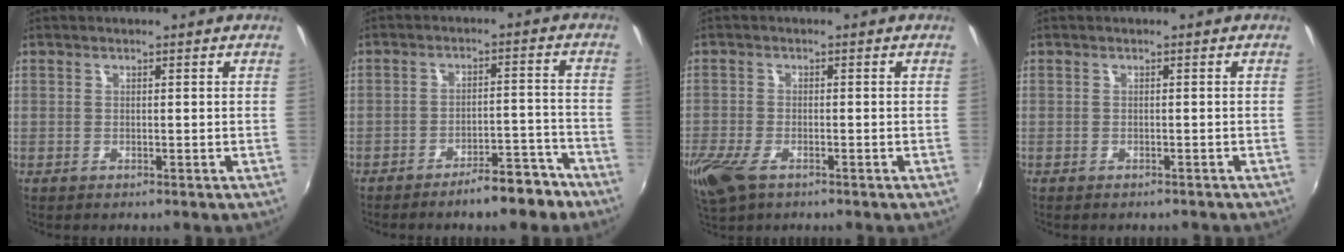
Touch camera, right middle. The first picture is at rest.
{"total": 7.7, "force": [-6.3, 2.0, 4.0], "torque": [-0.060, 0.023, -0.075]}
{"total": 7.6, "force": [-4.6, 3.5, 4.9], "torque": [-0.127, -0.027, -0.087]}
{"total": 1.5, "force": [-1.4, 0.4, 0.5], "torque": [-0.012, -0.007, -0.017]}